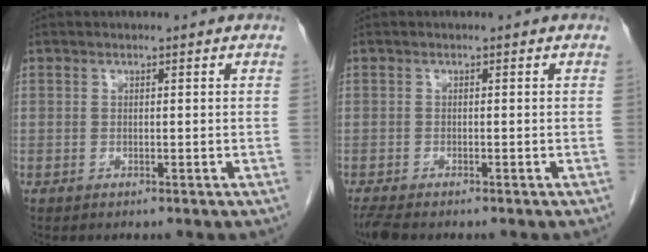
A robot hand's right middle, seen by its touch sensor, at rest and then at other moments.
{"total": 2.5, "force": [-2.1, 0.4, 1.3], "torque": [-0.030, -0.010, -0.038]}